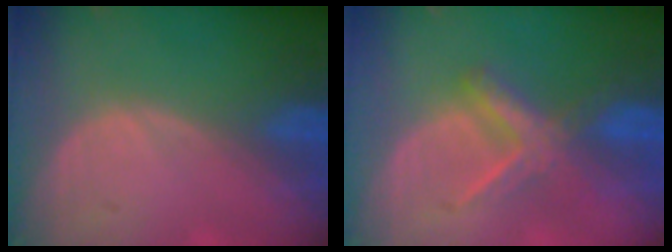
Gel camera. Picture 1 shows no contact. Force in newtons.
{"total": 5.6, "press": 5.4, "slide": 1.1}